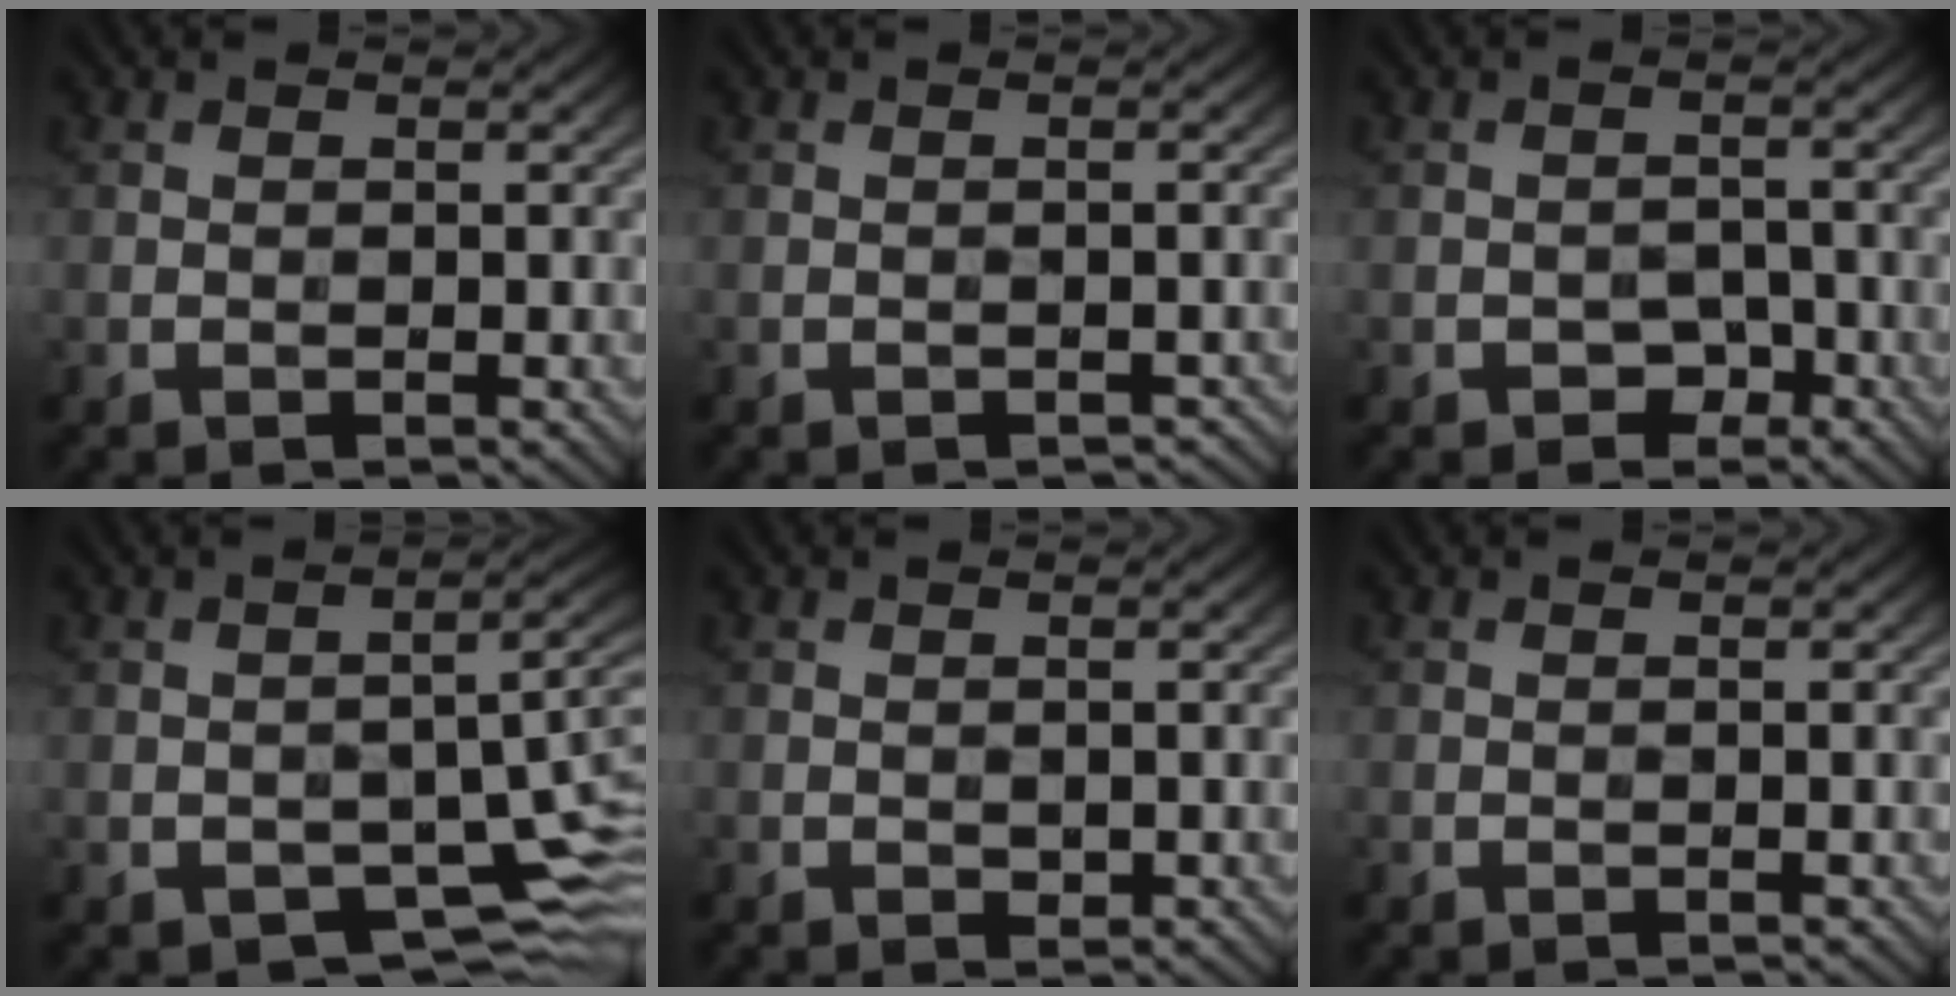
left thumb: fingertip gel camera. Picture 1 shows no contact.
{"total": 1.5, "force": [-0.9, 0.8, 0.9], "torque": [-0.017, -0.002, -0.008]}
{"total": 2.9, "force": [-1.7, 1.8, 1.4], "torque": [-0.019, 0.003, -0.029]}
{"total": 9.7, "force": [-3.5, 5.1, 7.6], "torque": [-0.109, -0.022, -0.047]}
{"total": 0.8, "force": [-0.2, 0.5, 0.6], "torque": [-0.014, -0.002, -0.003]}
{"total": 0.0}